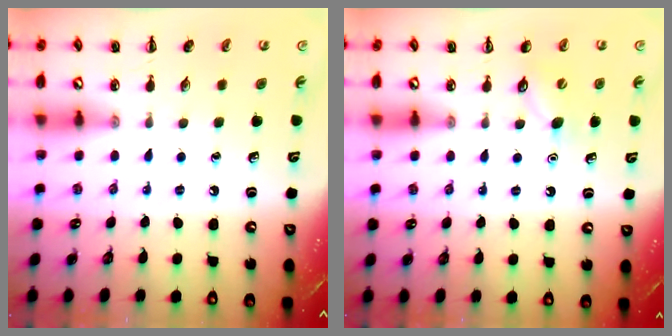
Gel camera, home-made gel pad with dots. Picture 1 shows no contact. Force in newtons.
{"total": 5.5, "press": 5.3, "slide": 1.4}